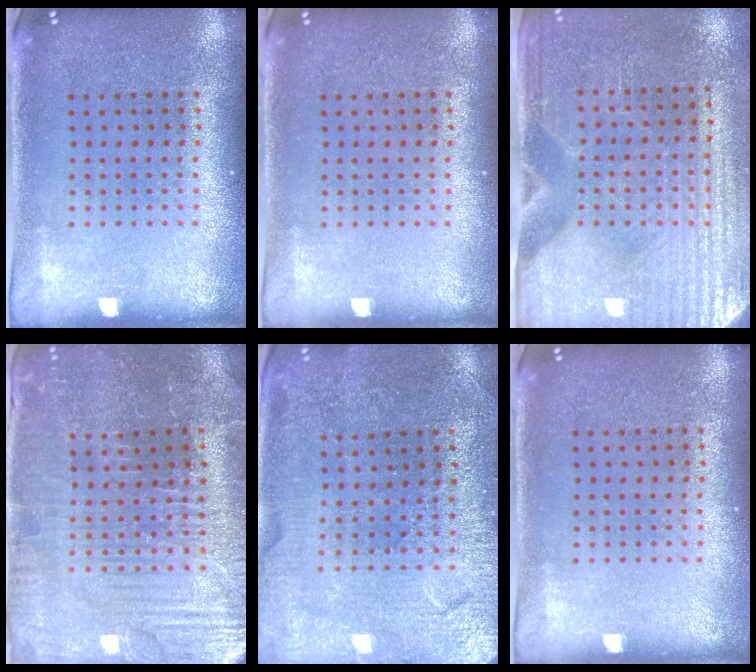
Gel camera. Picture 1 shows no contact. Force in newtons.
{"total": 0.0}
{"total": 3.4, "press": 3.1, "slide": 1.4}
{"total": 3.7, "press": 3.7, "slide": 0.5}
{"total": 1.5, "press": 1.5, "slide": 0.2}
{"total": 0.0}